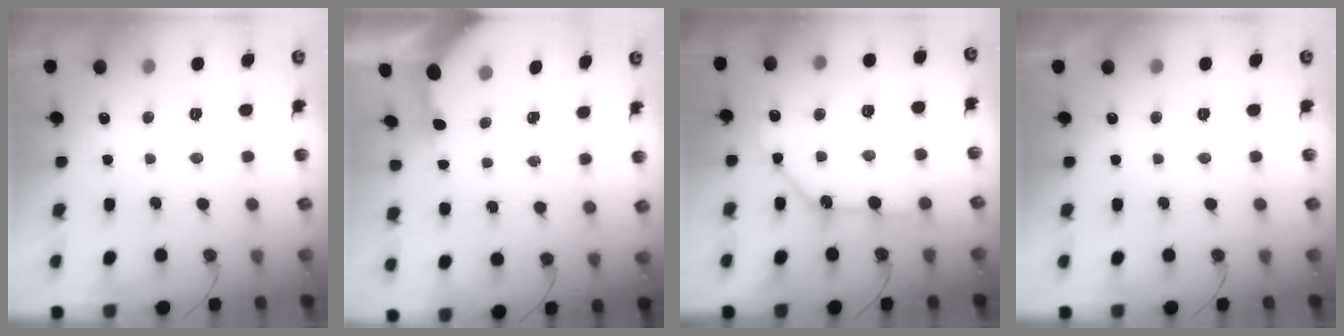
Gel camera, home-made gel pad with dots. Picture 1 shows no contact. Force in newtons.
{"total": 6.4, "press": 6.4, "slide": 0.6}
{"total": 11.5, "press": 11.4, "slide": 1.0}
{"total": 0.0}